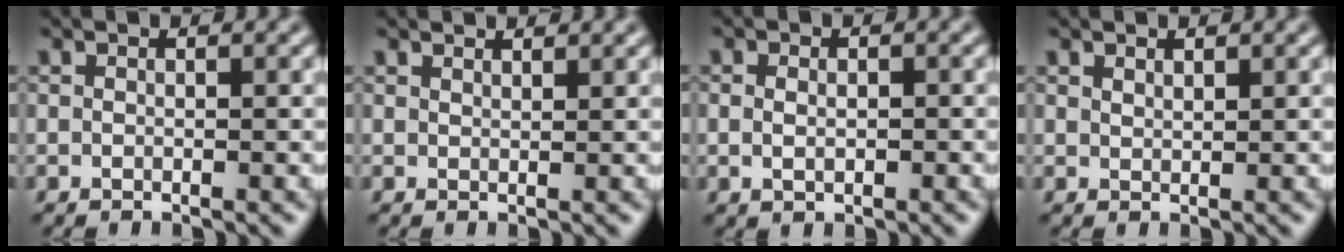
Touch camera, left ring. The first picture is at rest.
{"total": 1.5, "force": [1.5, 0.1, 0.3], "torque": [-0.007, 0.000, 0.018]}
{"total": 2.0, "force": [0.1, 1.4, 1.4], "torque": [-0.016, 0.004, -0.002]}
{"total": 0.7, "force": [0.6, 0.2, 0.2], "torque": [-0.006, -0.002, 0.014]}